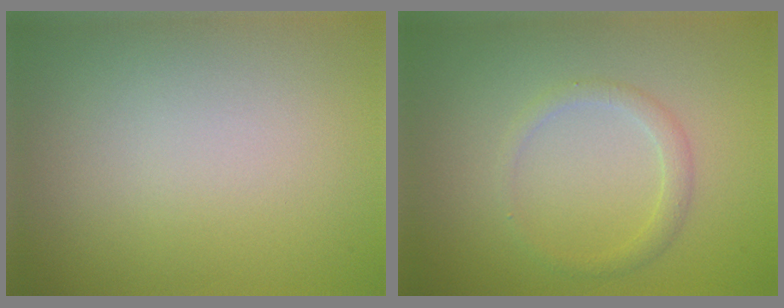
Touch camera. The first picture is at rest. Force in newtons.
{"total": 1.5, "press": 1.5, "slide": 0.1}